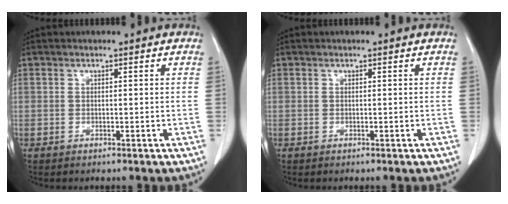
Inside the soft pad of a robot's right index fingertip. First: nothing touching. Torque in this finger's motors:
{"motor_torque": [0.00, 0.00, 0.00, 0.00]}